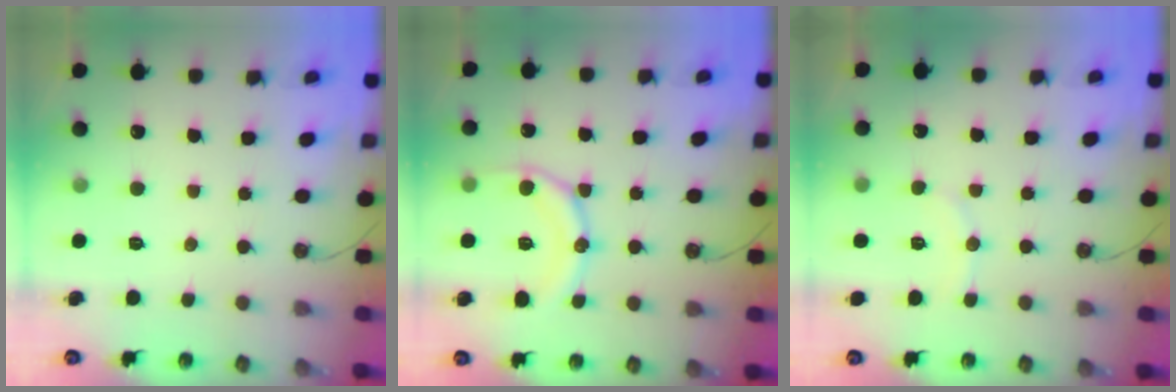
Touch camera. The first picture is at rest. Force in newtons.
{"total": 12.1, "press": 12.0, "slide": 1.5}
{"total": 5.8, "press": 5.4, "slide": 2.1}